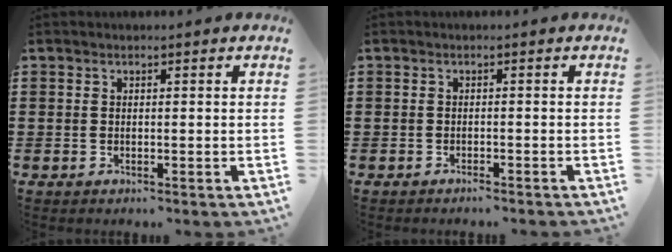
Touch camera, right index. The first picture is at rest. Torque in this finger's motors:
{"motor_torque": [-0.73, 1.09, -0.63, -0.21]}